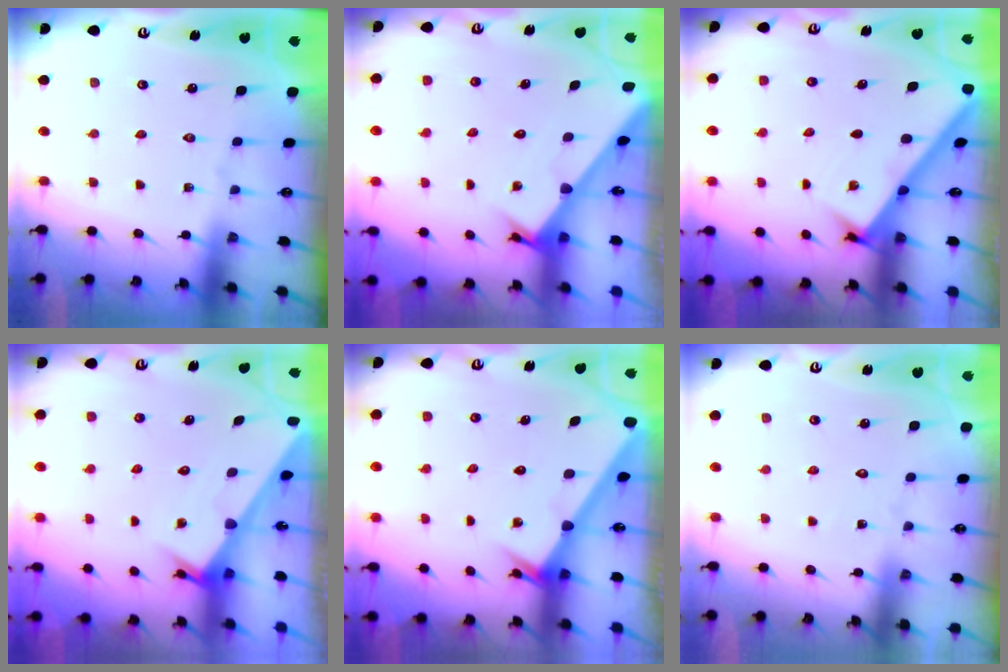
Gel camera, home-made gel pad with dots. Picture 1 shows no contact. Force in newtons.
{"total": 2.4, "press": 2.4, "slide": 0.0}
{"total": 2.7, "press": 2.7, "slide": 0.3}
{"total": 2.4, "press": 2.4, "slide": 0.1}
{"total": 2.5, "press": 2.5, "slide": 0.2}
{"total": 5.1, "press": 5.0, "slide": 0.4}